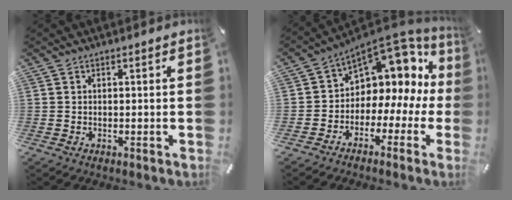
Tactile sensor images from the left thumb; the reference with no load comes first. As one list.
[{"total": 8.5, "force": [4.9, 6.4, 3.0], "torque": [-0.042, -0.067, 0.083]}]